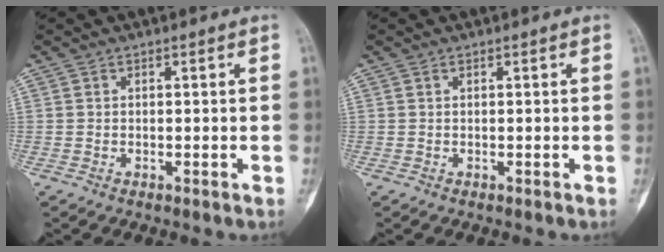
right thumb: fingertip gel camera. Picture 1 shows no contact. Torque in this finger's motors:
{"motor_torque": [0.44, -0.27, 0.04, -0.04, 0.00]}